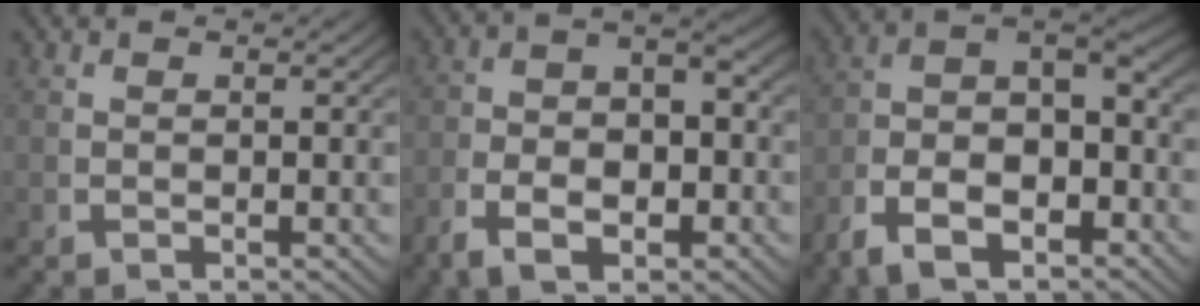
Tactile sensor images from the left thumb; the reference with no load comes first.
{"total": 5.7, "force": [-1.4, 3.1, 4.5], "torque": [-0.072, -0.010, -0.023]}
{"total": 11.5, "force": [-1.8, 7.9, 8.2], "torque": [-0.143, -0.016, -0.038]}